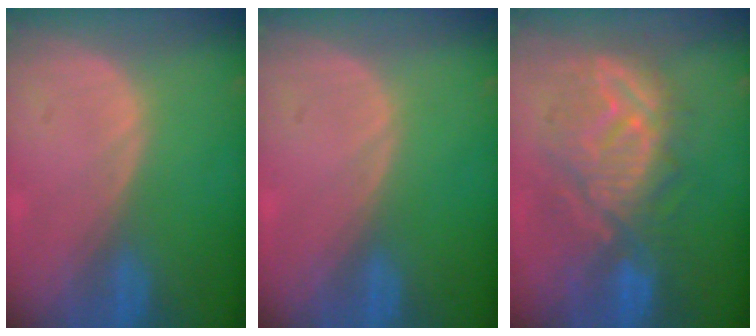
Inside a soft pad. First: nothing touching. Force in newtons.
{"total": 0.0}
{"total": 10.4, "press": 10.1, "slide": 2.8}